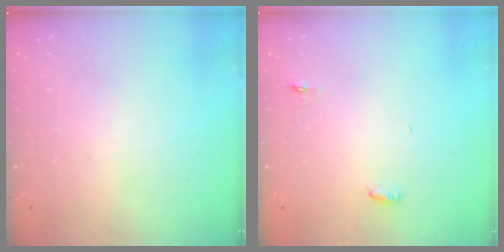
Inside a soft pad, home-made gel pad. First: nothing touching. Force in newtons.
{"total": 3.0, "press": 2.8, "slide": 0.9}